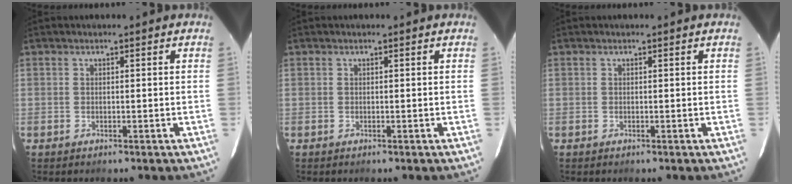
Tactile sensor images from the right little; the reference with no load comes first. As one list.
[{"total": 0.0}, {"total": 0.0}]